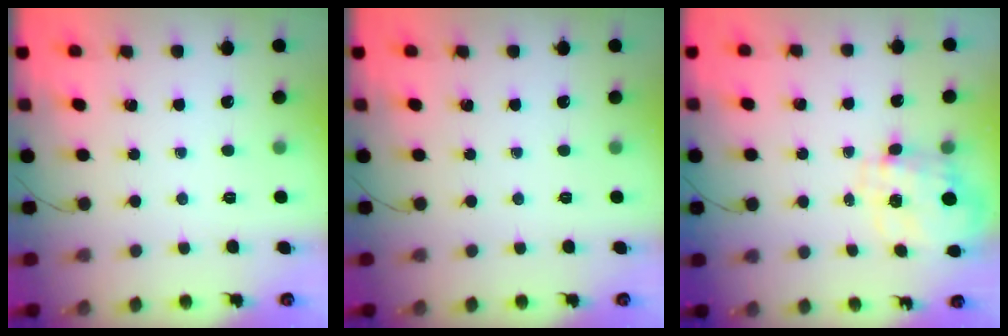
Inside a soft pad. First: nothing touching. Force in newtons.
{"total": 0.0}
{"total": 9.6, "press": 9.5, "slide": 0.8}